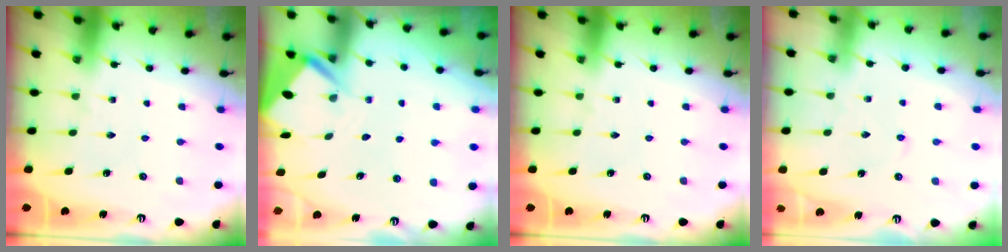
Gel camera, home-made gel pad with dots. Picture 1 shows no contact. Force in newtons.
{"total": 3.5, "press": 3.5, "slide": 0.4}
{"total": 0.0}
{"total": 1.6, "press": 1.6, "slide": 0.2}